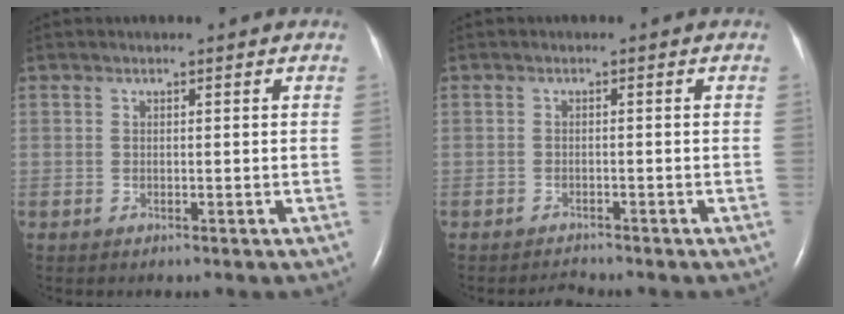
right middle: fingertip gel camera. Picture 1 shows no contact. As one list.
[{"total": 1.4, "force": [-1.4, 0.1, -0.2], "torque": [-0.002, -0.009, -0.020]}]